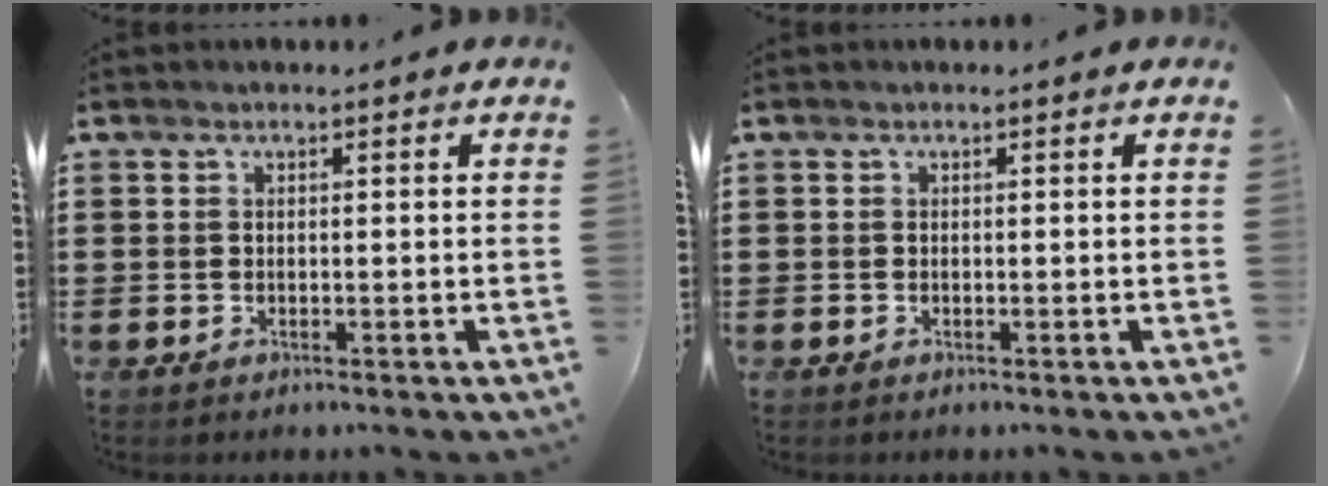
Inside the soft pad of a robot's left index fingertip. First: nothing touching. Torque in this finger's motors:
{"motor_torque": [0.00, 0.00, 0.00, 0.00]}